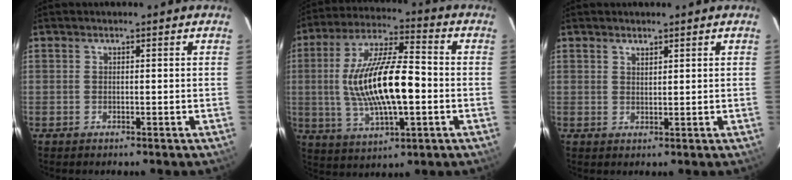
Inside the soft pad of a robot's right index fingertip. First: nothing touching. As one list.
[{"total": 18.3, "force": [-1.5, 6.1, 17.2], "torque": [-0.331, 0.003, -0.020]}, {"total": 1.4, "force": [1.1, 0.6, 0.5], "torque": [-0.005, -0.002, 0.021]}]